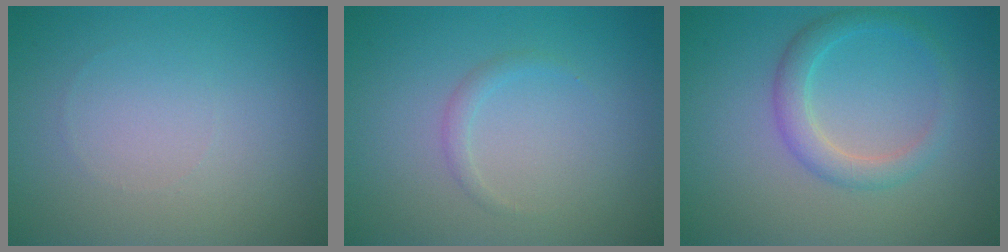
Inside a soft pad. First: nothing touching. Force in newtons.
{"total": 0.9, "press": 0.9, "slide": 0.0}
{"total": 2.7, "press": 2.7, "slide": 0.1}